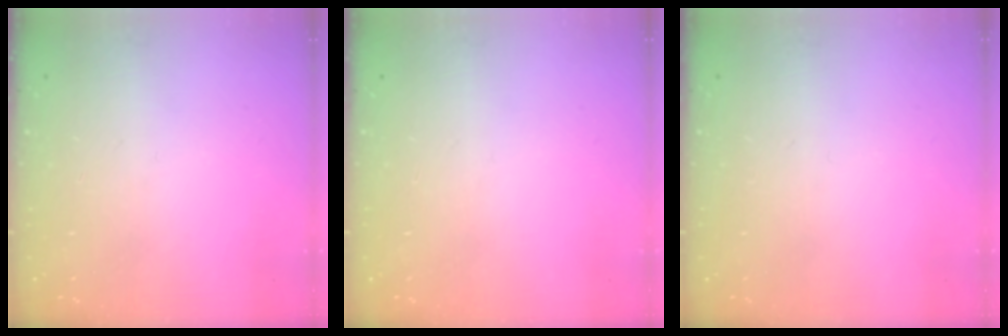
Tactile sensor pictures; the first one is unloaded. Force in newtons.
{"total": 0.0}
{"total": 0.0}